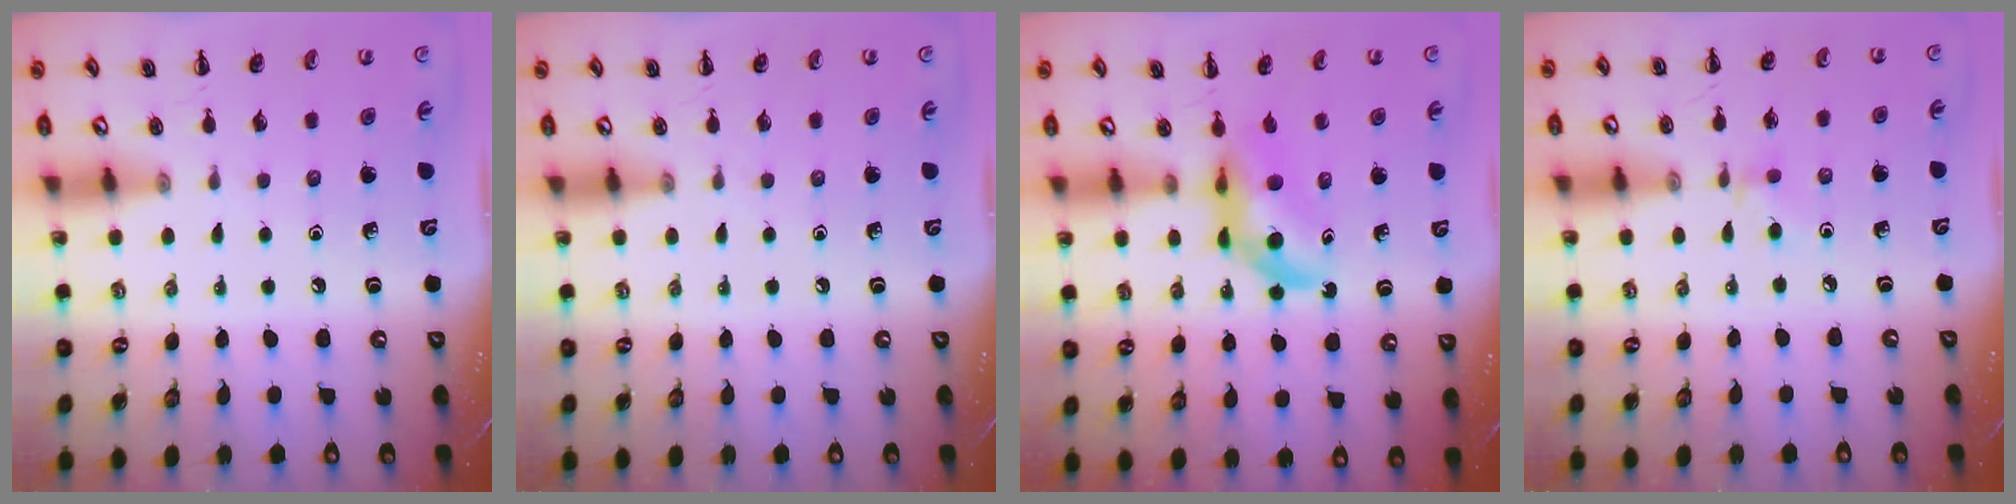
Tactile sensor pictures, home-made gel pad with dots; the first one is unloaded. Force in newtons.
{"total": 0.0}
{"total": 5.9, "press": 5.8, "slide": 0.9}
{"total": 2.7, "press": 2.5, "slide": 1.0}